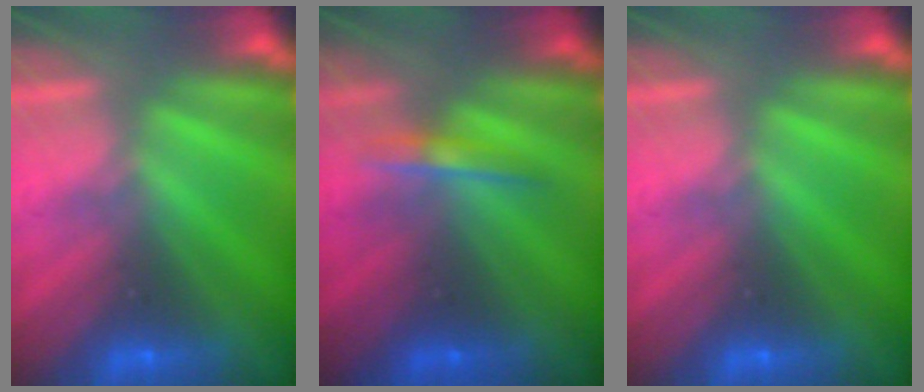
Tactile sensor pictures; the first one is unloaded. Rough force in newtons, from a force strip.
{"total": 1.6}
{"total": 0.0}